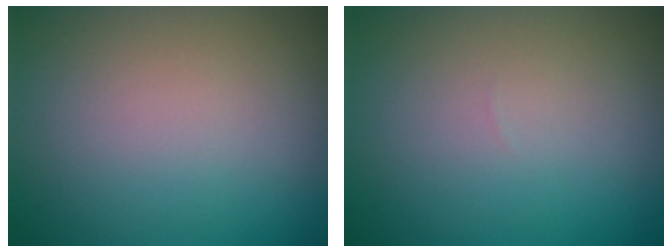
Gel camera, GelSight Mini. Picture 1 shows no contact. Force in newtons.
{"total": 0.0}